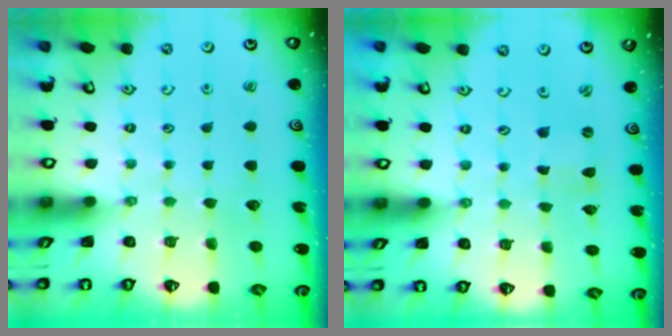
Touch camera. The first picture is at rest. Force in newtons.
{"total": 0.0}